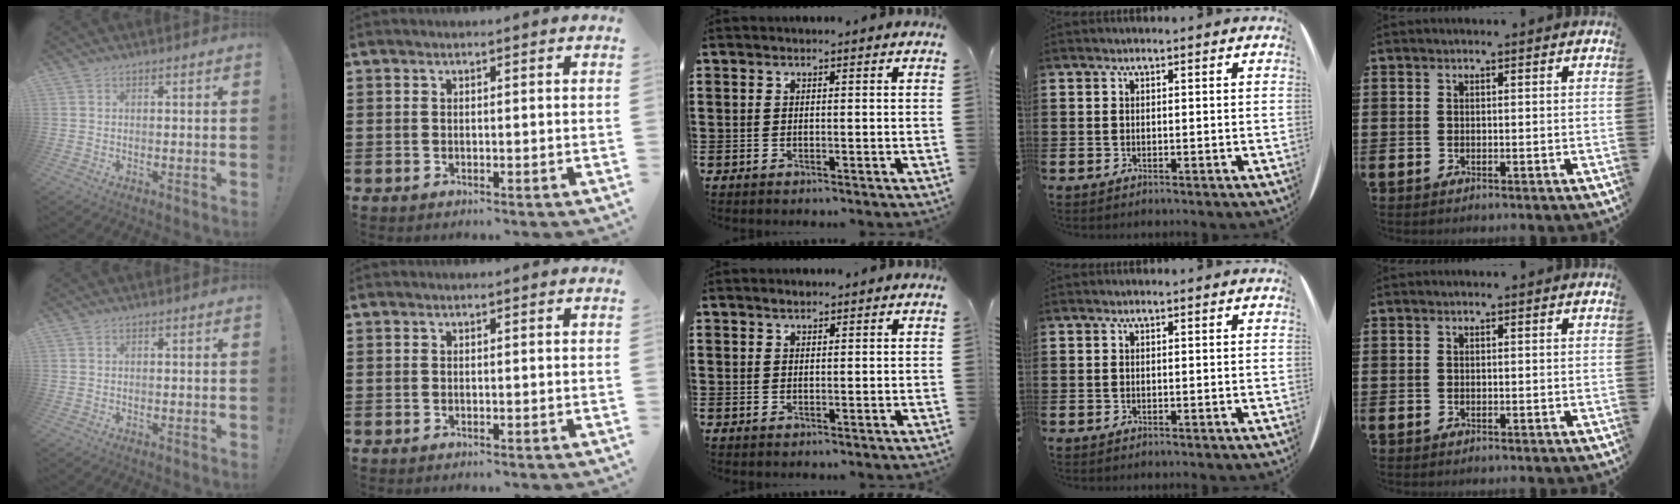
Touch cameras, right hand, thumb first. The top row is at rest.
{"middle": {"total": 0.9, "force": [0.8, 0.4, 0.1], "torque": [-0.005, 0.002, 0.014]}}